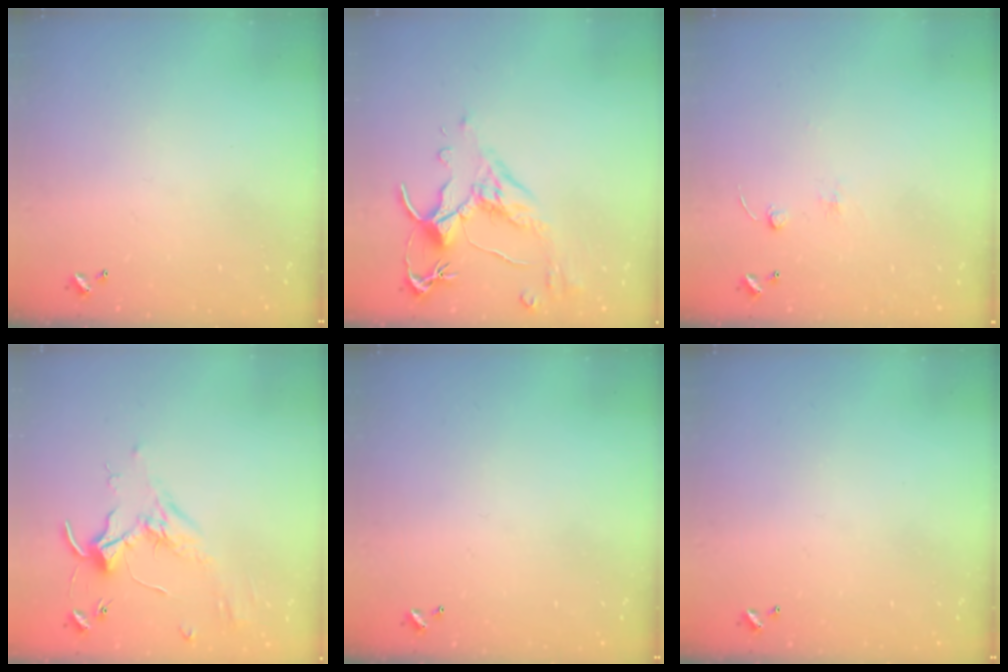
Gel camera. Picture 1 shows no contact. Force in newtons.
{"total": 2.5, "press": 2.1, "slide": 1.4}
{"total": 2.5, "press": 2.4, "slide": 0.8}
{"total": 1.6, "press": 1.6, "slide": 0.4}
{"total": 0.0}
{"total": 0.0}